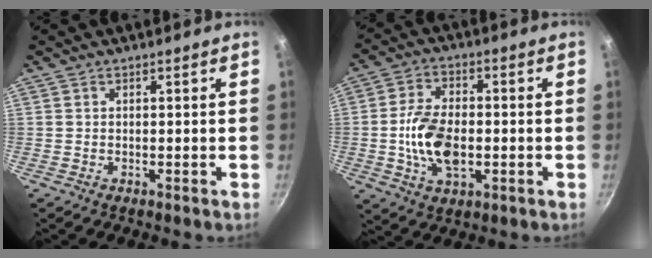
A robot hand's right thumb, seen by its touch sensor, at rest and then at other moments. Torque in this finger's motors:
{"motor_torque": [4.26, 0.75, 1.26, -0.18, 0.44]}